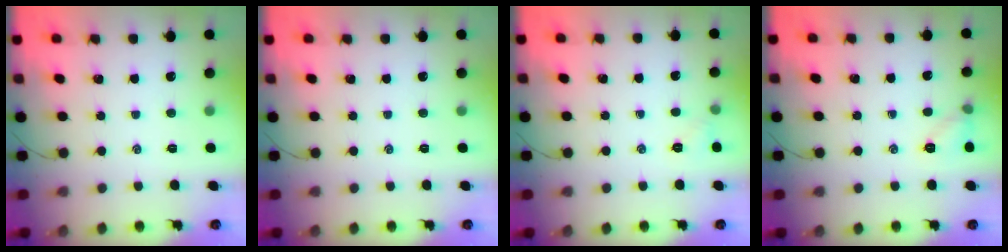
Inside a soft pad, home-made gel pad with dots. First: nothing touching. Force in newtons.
{"total": 0.0}
{"total": 3.9, "press": 3.7, "slide": 1.2}
{"total": 6.3, "press": 6.1, "slide": 1.8}